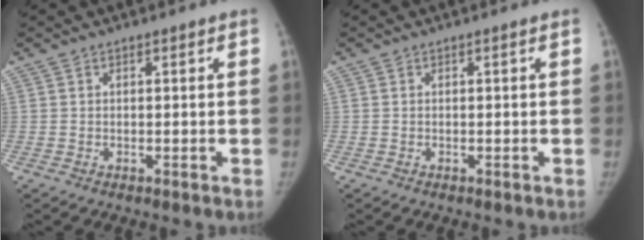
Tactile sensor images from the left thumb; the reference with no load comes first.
{"total": 0.0}